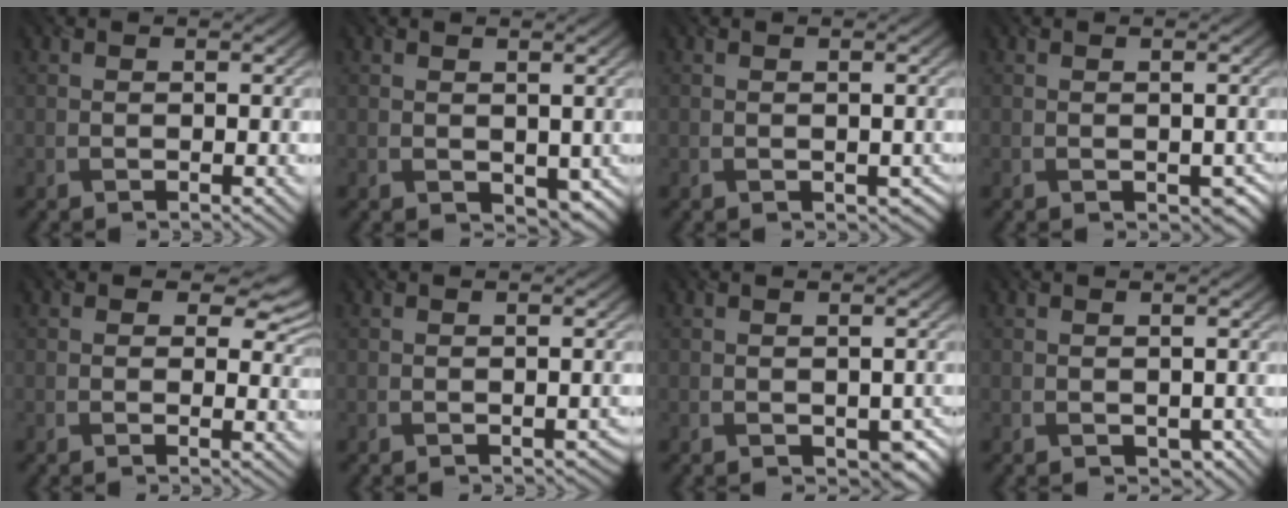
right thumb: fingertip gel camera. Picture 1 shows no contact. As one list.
[{"total": 2.0, "force": [0.1, 1.7, 1.2], "torque": [-0.026, -0.012, 0.005]}, {"total": 0.7, "force": [-0.2, 0.7, 0.1], "torque": [-0.006, -0.006, -0.002]}, {"total": 1.3, "force": [-0.5, 1.1, 0.5], "torque": [-0.014, -0.013, -0.006]}, {"total": 4.2, "force": [1.9, 2.8, 2.6], "torque": [-0.031, -0.008, 0.024]}, {"total": 0.5, "force": [-0.4, 0.3, 0.0], "torque": [0.000, -0.006, -0.003]}, {"total": 2.1, "force": [-0.8, 1.6, 1.1], "torque": [-0.020, -0.015, -0.010]}, {"total": 1.0, "force": [-0.5, 0.9, 0.1], "torque": [-0.010, -0.009, -0.008]}]